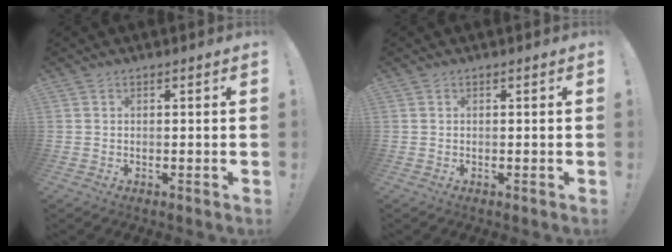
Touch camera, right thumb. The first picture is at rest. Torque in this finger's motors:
{"motor_torque": [-0.01, 0.01, -0.01, 0.00, 0.01]}